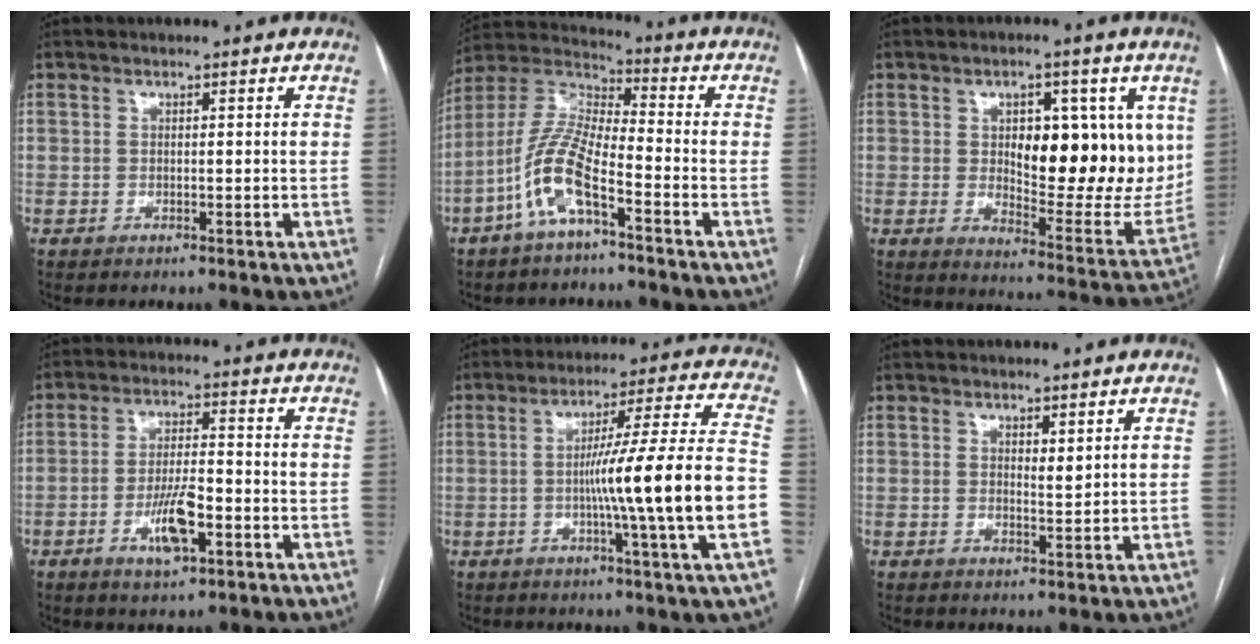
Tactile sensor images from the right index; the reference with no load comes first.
{"total": 10.9, "force": [-5.3, 2.6, 9.2], "torque": [-0.208, 0.007, -0.107]}
{"total": 16.3, "force": [3.8, 6.6, 14.4], "torque": [-0.183, 0.001, 0.066]}
{"total": 7.3, "force": [-2.9, 1.9, 6.5], "torque": [-0.127, 0.001, -0.044]}
{"total": 17.0, "force": [-3.4, -2.1, 16.5], "torque": [-0.257, 0.000, -0.059]}
{"total": 1.5, "force": [0.9, 0.3, 1.1], "torque": [-0.020, -0.009, 0.019]}